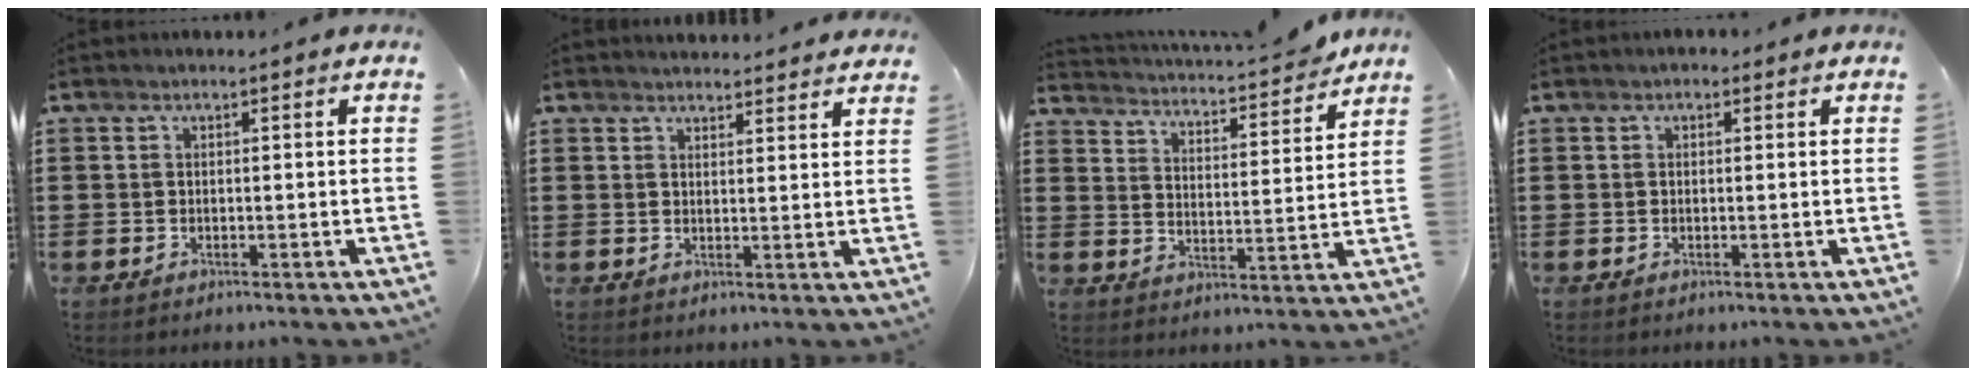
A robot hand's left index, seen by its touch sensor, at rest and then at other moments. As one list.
[{"total": 2.3, "force": [2.3, 0.0, -0.2], "torque": [-0.003, -0.004, 0.044]}, {"total": 3.5, "force": [3.4, 0.0, 0.7], "torque": [-0.036, -0.030, 0.051]}, {"total": 0.6, "force": [0.1, 0.5, 0.3], "torque": [-0.007, 0.006, 0.002]}]